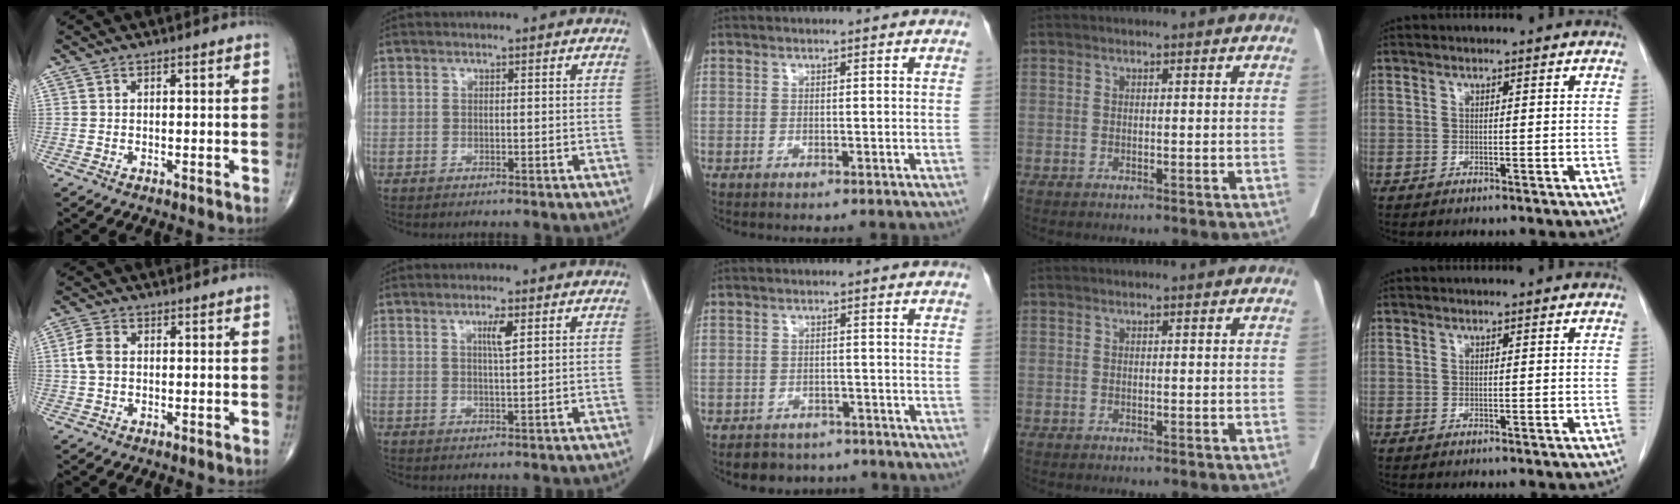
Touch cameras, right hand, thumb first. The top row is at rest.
{"thumb": {"total": 3.8, "force": [0.3, 2.6, 2.8], "torque": [-0.066, 0.007, 0.001]}, "index": {"total": 2.7, "force": [1.3, 0.1, 2.4], "torque": [-0.043, -0.004, 0.021]}, "middle": {"total": 5.3, "force": [-4.5, 2.8, 0.6], "torque": [-0.003, 0.009, -0.058]}}